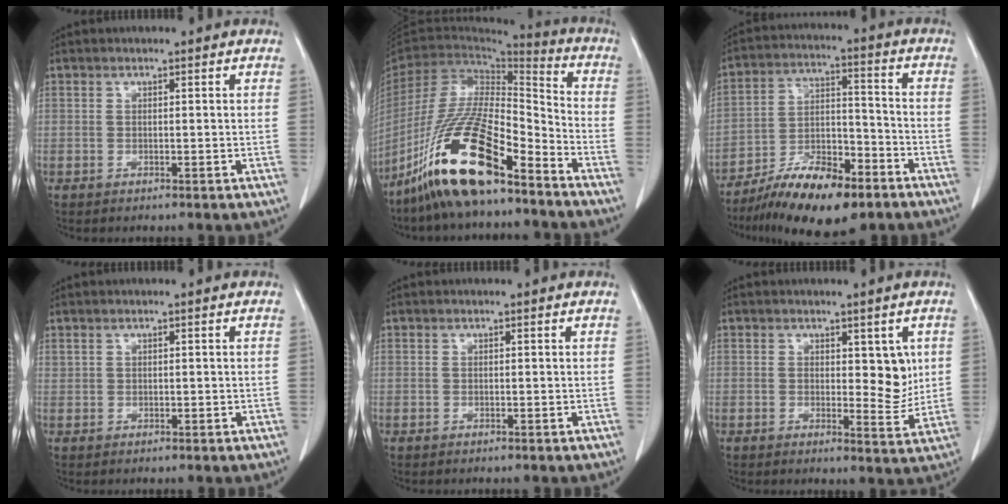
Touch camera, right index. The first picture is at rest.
{"total": 17.7, "force": [-12.0, 3.6, 12.6], "torque": [-0.253, -0.011, -0.221]}
{"total": 14.3, "force": [-9.9, 4.6, 9.2], "torque": [-0.152, 0.008, -0.171]}
{"total": 0.6, "force": [0.4, 0.4, 0.2], "torque": [-0.001, 0.004, 0.010]}
{"total": 0.0}
{"total": 4.9, "force": [1.3, 2.4, 4.1], "torque": [-0.046, -0.011, 0.019]}